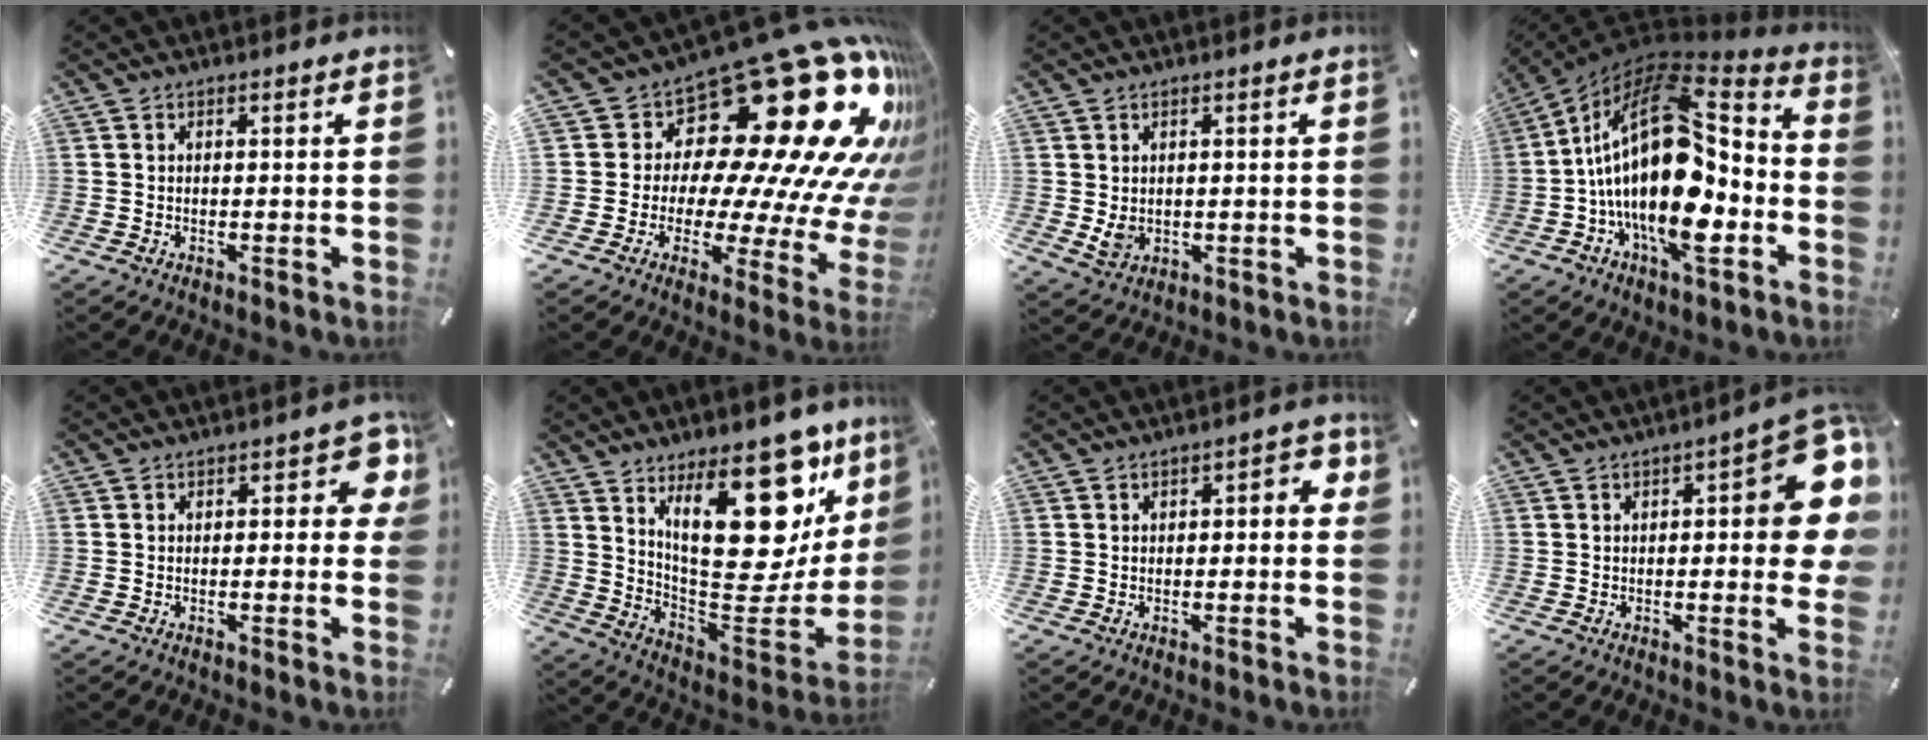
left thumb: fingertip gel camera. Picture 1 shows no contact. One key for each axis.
{"total": 29.7, "fx": 13.9, "fy": 15.6, "fz": 21.1, "tx": -0.291, "ty": -0.151, "tz": 0.266}
{"total": 3.2, "fx": 0.3, "fy": 2.7, "fz": 1.7, "tx": -0.037, "ty": -0.005, "tz": 0.003}
{"total": 28.1, "fx": -1.7, "fy": 15.3, "fz": 23.5, "tx": -0.436, "ty": -0.018, "tz": -0.027}
{"total": 6.0, "fx": 1.2, "fy": 3.1, "fz": 5.0, "tx": -0.050, "ty": -0.005, "tz": 0.011}
{"total": 27.6, "fx": 14.2, "fy": 12.9, "fz": 19.8, "tx": -0.256, "ty": -0.106, "tz": 0.250}
{"total": 3.0, "fx": -0.2, "fy": 1.7, "fz": 2.4, "tx": -0.028, "ty": 0.005, "tz": -0.010}
{"total": 15.3, "fx": 3.3, "fy": 5.6, "fz": 13.8, "tx": -0.159, "ty": -0.026, "tz": 0.053}